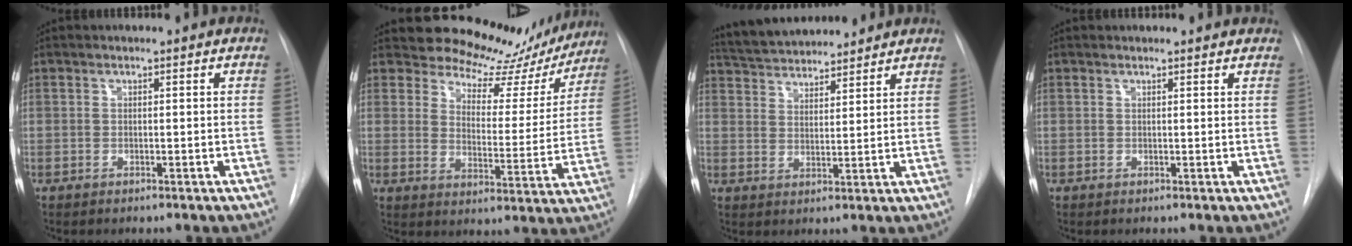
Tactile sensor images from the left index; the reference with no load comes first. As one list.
[{"total": 15.0, "force": [13.4, 6.2, 2.8], "torque": [-0.011, -0.029, 0.150]}, {"total": 11.7, "force": [10.9, 2.3, 3.4], "torque": [-0.060, 0.024, 0.180]}, {"total": 3.1, "force": [3.0, 0.6, 0.5], "torque": [-0.010, 0.013, 0.025]}]